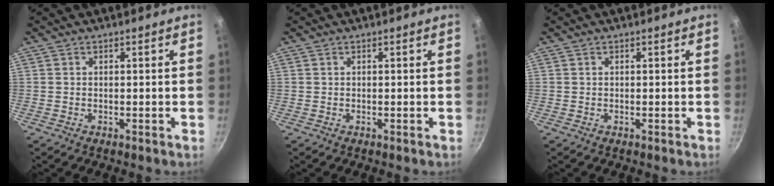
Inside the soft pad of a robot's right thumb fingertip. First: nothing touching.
{"total": 0.0}
{"total": 0.0}